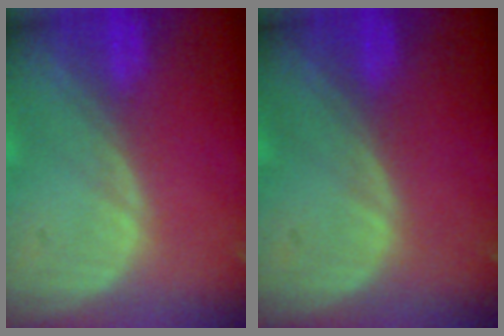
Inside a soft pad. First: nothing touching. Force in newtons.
{"total": 0.0}